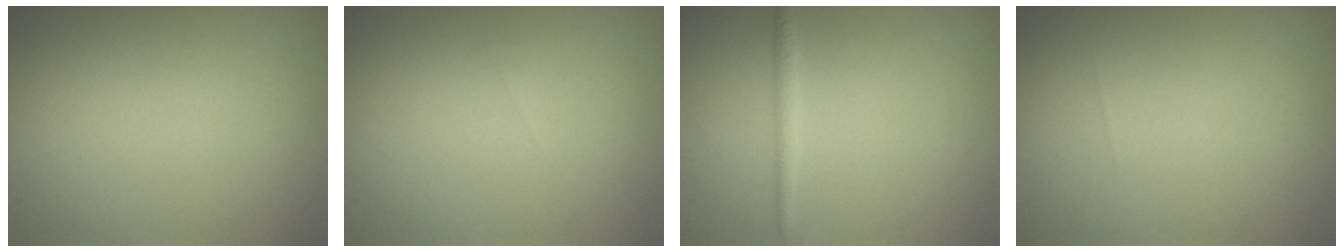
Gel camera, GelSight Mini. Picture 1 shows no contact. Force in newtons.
{"total": 0.0}
{"total": 1.1, "press": 1.1, "slide": 0.1}
{"total": 0.0}